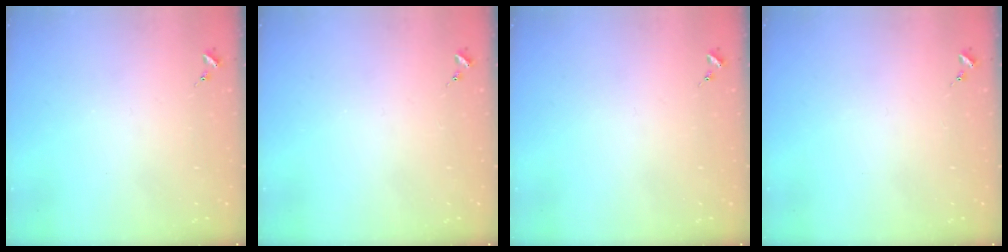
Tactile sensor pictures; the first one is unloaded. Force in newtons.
{"total": 0.0}
{"total": 0.0}
{"total": 0.0}